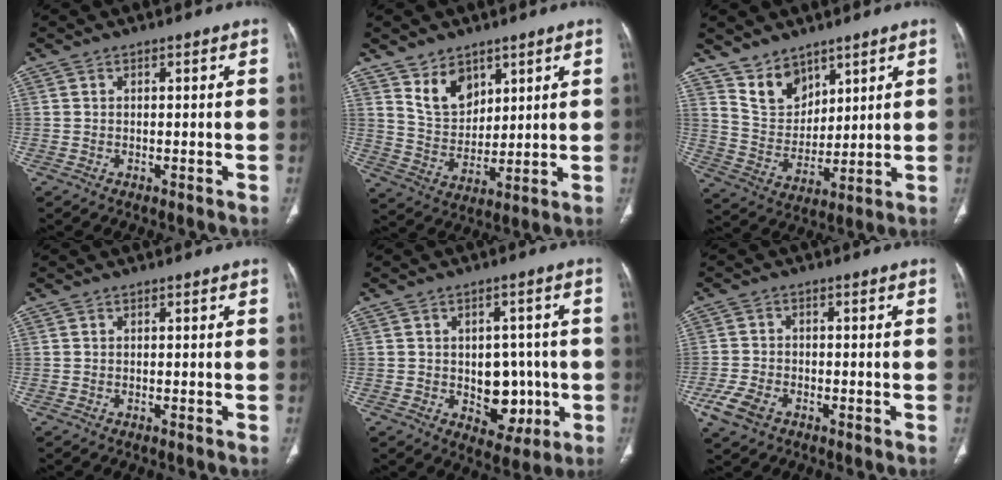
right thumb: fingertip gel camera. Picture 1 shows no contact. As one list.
[{"total": 8.6, "force": [5.3, 5.6, 3.8], "torque": [-0.042, -0.041, 0.110]}, {"total": 9.0, "force": [6.8, 5.2, 2.7], "torque": [-0.025, -0.050, 0.144]}, {"total": 0.0}, {"total": 9.1, "force": [-1.4, 6.6, 6.1], "torque": [-0.037, 0.008, -0.006]}, {"total": 5.9, "force": [-3.0, 3.7, 3.5], "torque": [-0.081, 0.009, -0.055]}]